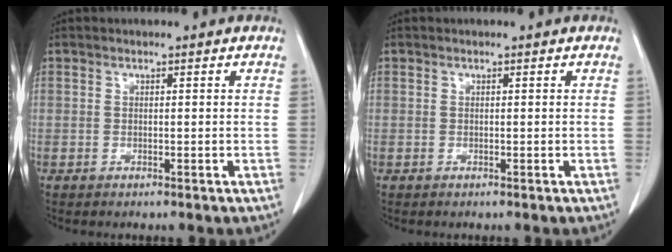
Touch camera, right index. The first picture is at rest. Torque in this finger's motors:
{"motor_torque": [0.00, 0.00, 0.00, 0.00]}